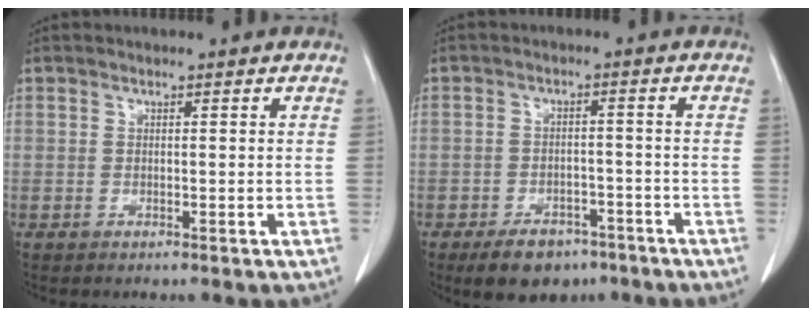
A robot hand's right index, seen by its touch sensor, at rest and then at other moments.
{"total": 7.3, "force": [-5.1, 4.0, 3.2], "torque": [-0.052, 0.002, -0.075]}